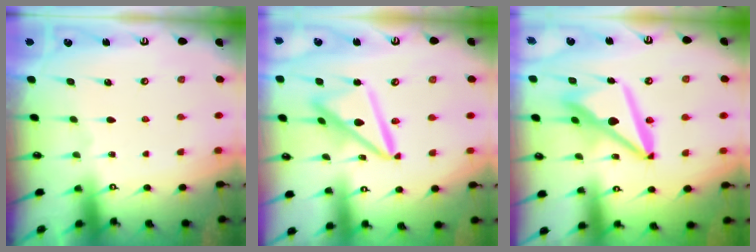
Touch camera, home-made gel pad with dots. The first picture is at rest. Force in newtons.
{"total": 14.5, "press": 14.4, "slide": 1.6}
{"total": 13.0, "press": 12.9, "slide": 1.7}